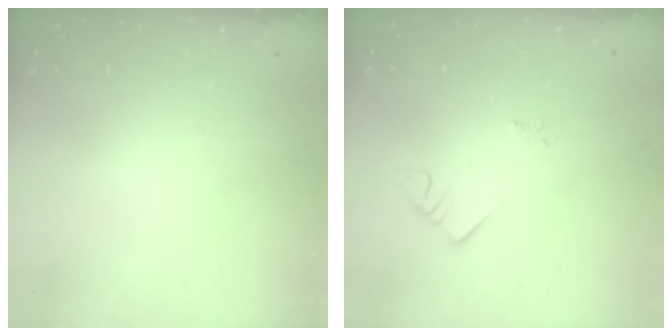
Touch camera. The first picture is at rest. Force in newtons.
{"total": 3.2, "press": 3.2, "slide": 0.1}